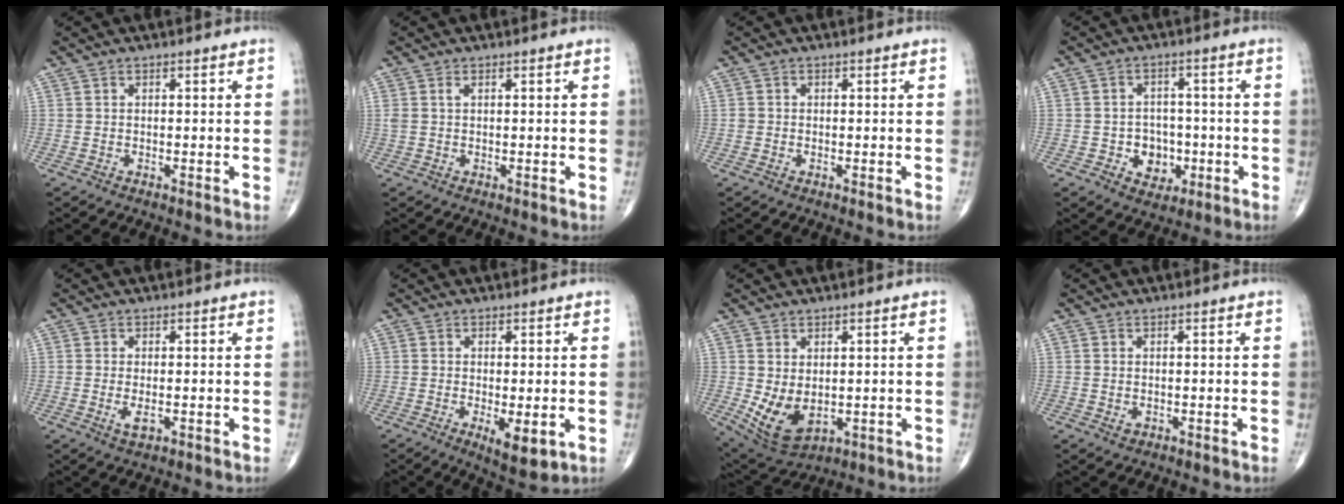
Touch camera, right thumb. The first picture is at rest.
{"total": 1.1, "force": [0.5, 0.5, 0.9], "torque": [-0.025, 0.012, 0.015]}
{"total": 0.7, "force": [0.0, 0.6, 0.3], "torque": [-0.001, 0.003, 0.000]}
{"total": 6.6, "force": [-1.8, 5.5, 3.2], "torque": [-0.013, 0.015, -0.022]}
{"total": 2.6, "force": [-0.7, 1.1, 2.2], "torque": [-0.046, -0.006, -0.012]}
{"total": 6.1, "force": [-1.6, 2.3, 5.4], "torque": [-0.083, -0.017, -0.020]}
{"total": 8.5, "force": [-0.6, 5.5, 6.5], "torque": [-0.110, -0.013, 0.013]}
{"total": 1.1, "force": [-0.1, 0.9, 0.6], "torque": [-0.010, -0.001, 0.001]}